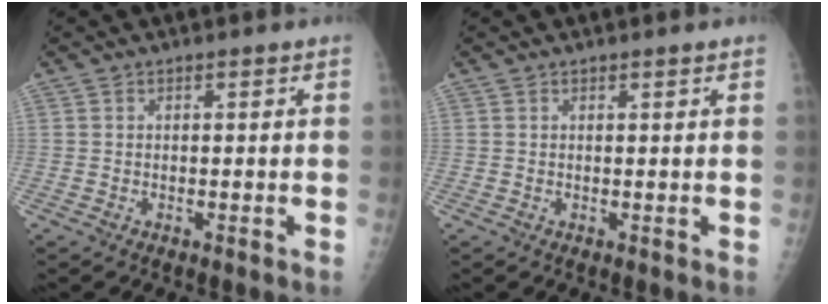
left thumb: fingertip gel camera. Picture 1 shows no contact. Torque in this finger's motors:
{"motor_torque": [-0.33, -0.03, -0.08, 0.22, 0.00]}